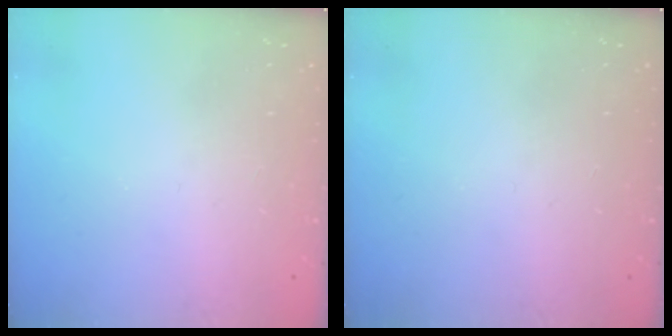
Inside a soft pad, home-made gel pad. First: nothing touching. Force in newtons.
{"total": 0.0}